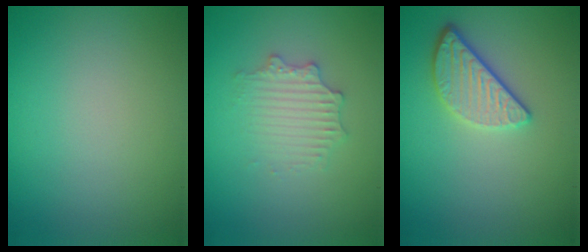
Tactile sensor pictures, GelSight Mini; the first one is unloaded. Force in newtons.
{"total": 2.6, "press": 2.6, "slide": 0.4}
{"total": 3.2, "press": 2.7, "slide": 1.7}